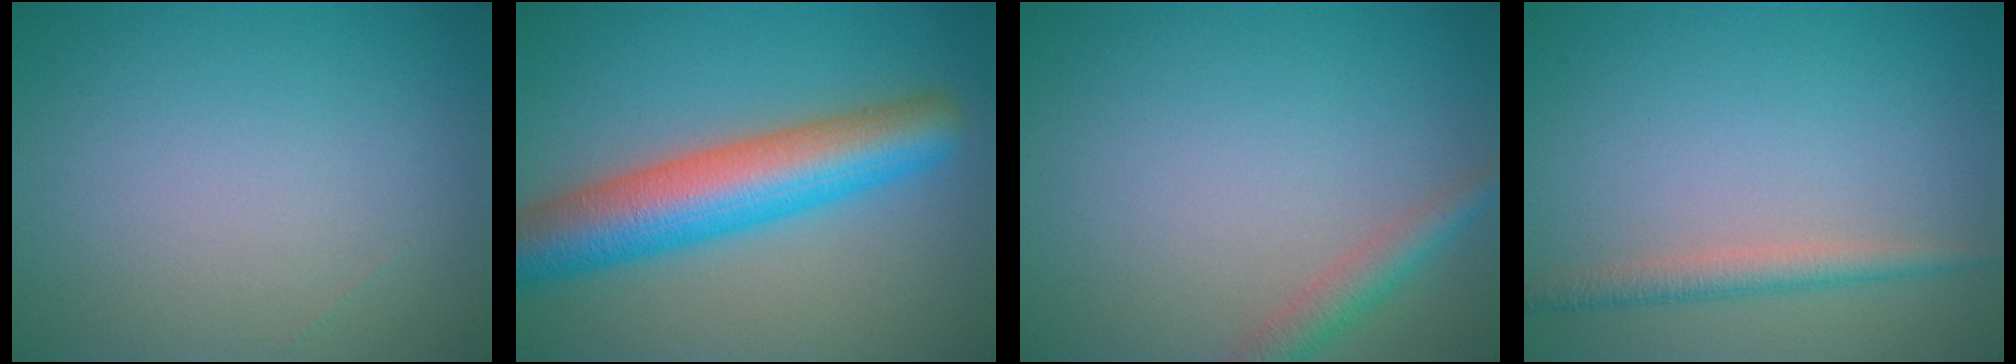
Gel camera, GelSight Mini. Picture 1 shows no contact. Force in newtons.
{"total": 9.0, "press": 9.0, "slide": 0.2}
{"total": 2.4, "press": 2.4, "slide": 0.1}
{"total": 2.2, "press": 2.2, "slide": 0.0}